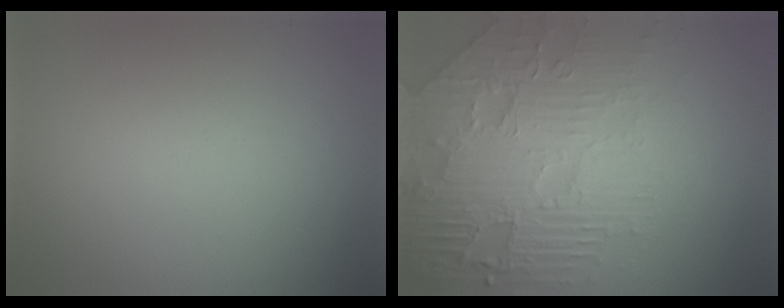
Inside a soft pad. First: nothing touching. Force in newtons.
{"total": 8.7, "press": 6.2, "slide": 6.1}